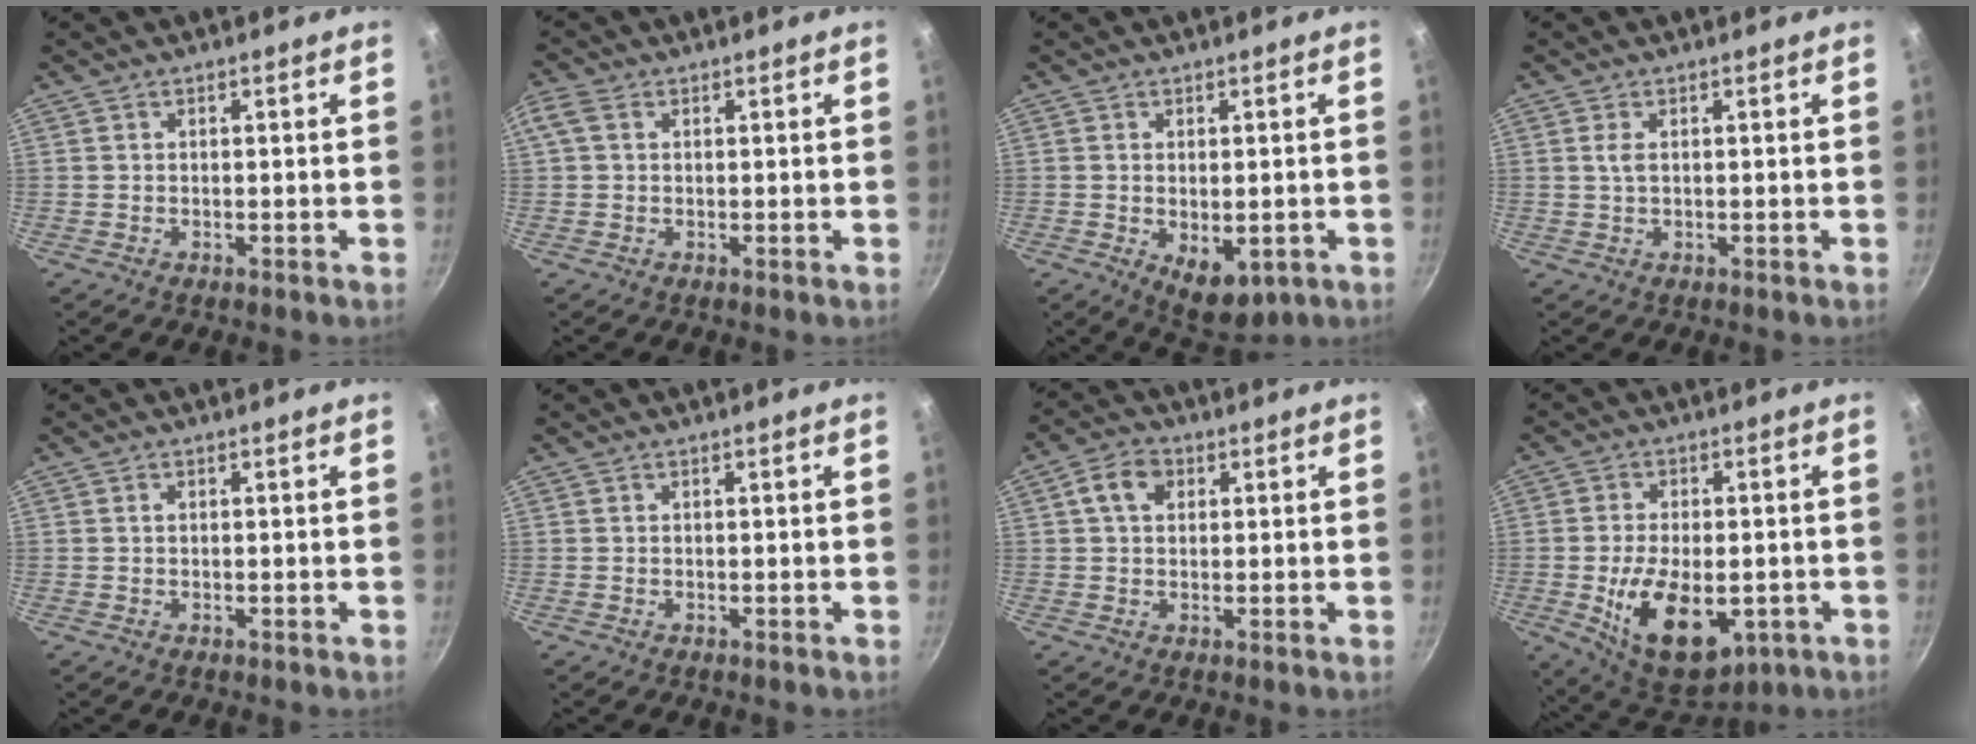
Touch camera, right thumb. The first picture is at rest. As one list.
[{"total": 3.0, "force": [0.9, 2.1, 2.0], "torque": [-0.044, 0.011, 0.016]}, {"total": 7.5, "force": [-1.7, 4.2, 6.0], "torque": [-0.072, -0.009, -0.010]}, {"total": 1.8, "force": [0.4, 0.9, 1.5], "torque": [-0.030, 0.001, 0.009]}, {"total": 0.5, "force": [0.1, 0.4, 0.3], "torque": [-0.005, 0.003, 0.003]}, {"total": 0.0}, {"total": 5.5, "force": [1.6, 3.9, 3.6], "torque": [-0.056, 0.009, 0.021]}, {"total": 16.1, "force": [-4.0, 9.0, 12.7], "torque": [-0.191, 0.001, -0.048]}]